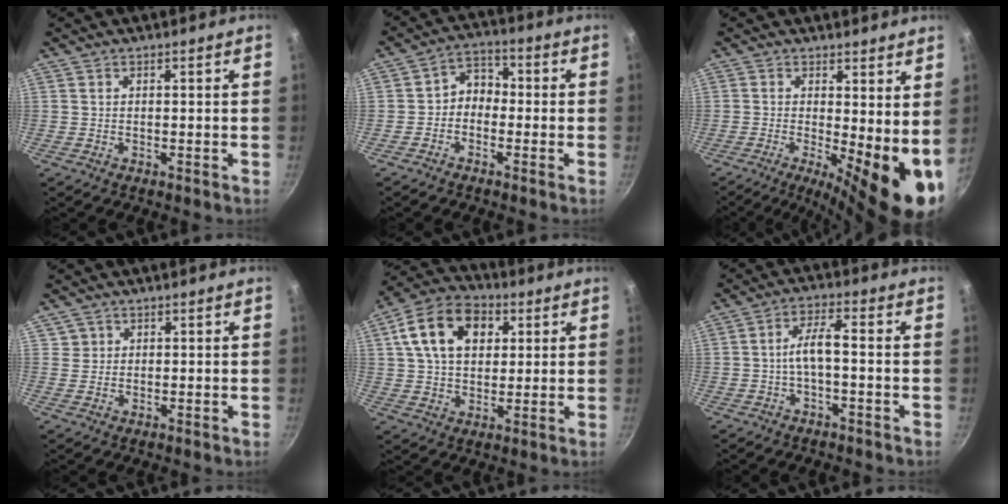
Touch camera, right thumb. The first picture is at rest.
{"total": 5.0, "force": [-1.3, 4.0, 2.8], "torque": [-0.019, 0.030, -0.036]}
{"total": 13.3, "force": [-0.8, 4.5, 12.5], "torque": [-0.147, -0.021, -0.007]}
{"total": 2.0, "force": [0.7, 1.9, 0.1], "torque": [0.016, 0.007, 0.008]}
{"total": 15.4, "force": [4.9, 10.6, 10.0], "torque": [-0.155, 0.011, 0.069]}
{"total": 5.3, "force": [-1.3, 1.7, 4.9], "torque": [-0.099, 0.031, -0.028]}